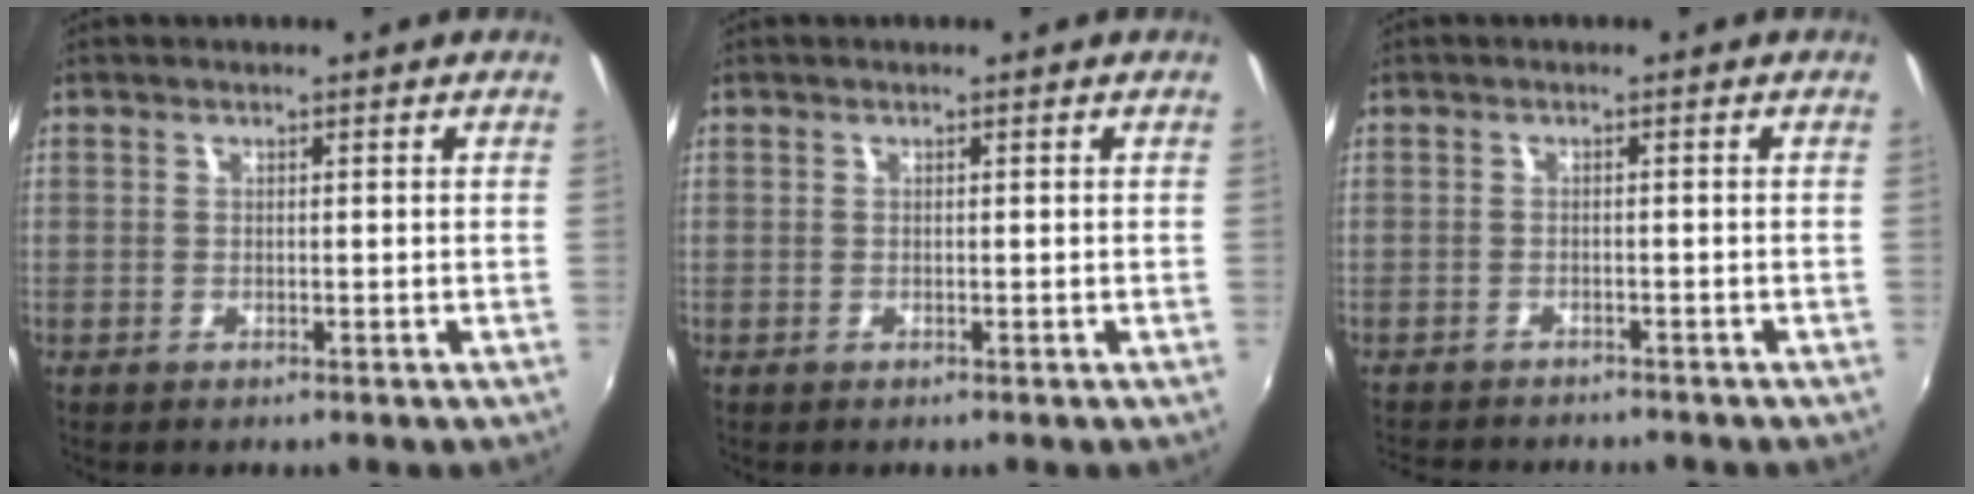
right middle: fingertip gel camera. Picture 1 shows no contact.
{"total": 0.0}
{"total": 6.6, "force": [-6.2, 1.4, 2.0], "torque": [-0.052, -0.015, -0.092]}